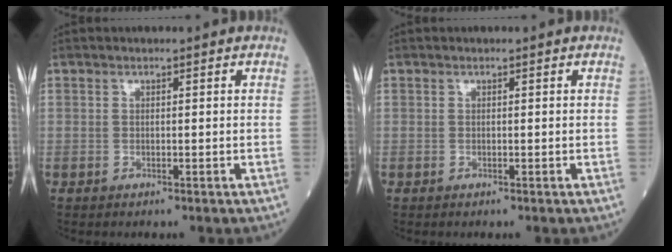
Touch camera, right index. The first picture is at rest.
{"total": 0.0}